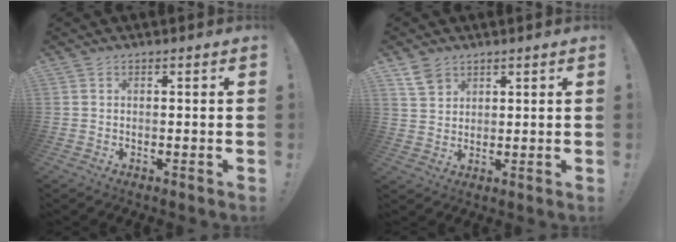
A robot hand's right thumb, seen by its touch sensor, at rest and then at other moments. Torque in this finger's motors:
{"motor_torque": [0.01, 0.02, 0.12, -0.09, -0.07]}